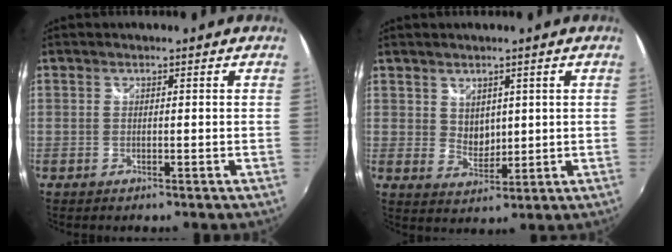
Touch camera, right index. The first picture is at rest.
{"total": 3.8, "force": [1.9, 2.9, 1.7], "torque": [-0.020, -0.003, 0.039]}